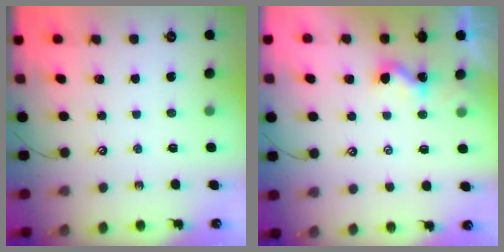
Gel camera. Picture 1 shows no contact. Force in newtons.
{"total": 1.1, "press": 1.1, "slide": 0.2}